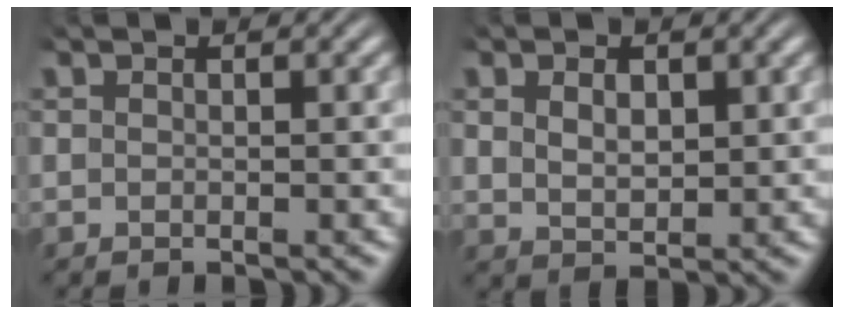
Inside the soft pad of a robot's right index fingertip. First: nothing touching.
{"total": 2.3, "force": [0.7, 1.3, 1.8], "torque": [-0.034, -0.014, 0.027]}